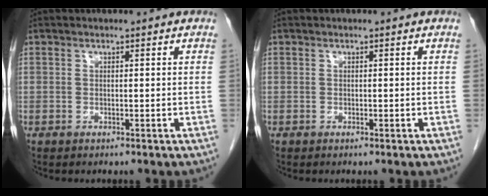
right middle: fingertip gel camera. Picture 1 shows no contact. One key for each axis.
{"total": 0.0}